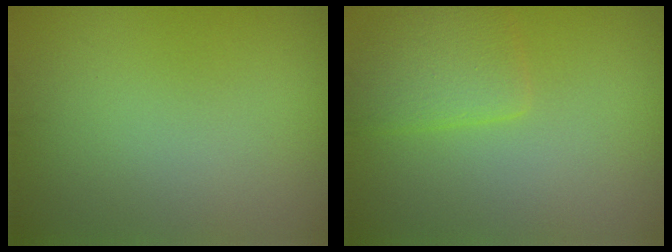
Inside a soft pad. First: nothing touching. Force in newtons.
{"total": 2.8, "press": 2.8, "slide": 0.3}